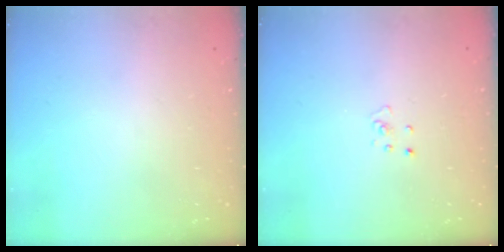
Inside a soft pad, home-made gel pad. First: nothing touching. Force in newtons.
{"total": 2.3, "press": 2.3, "slide": 0.2}